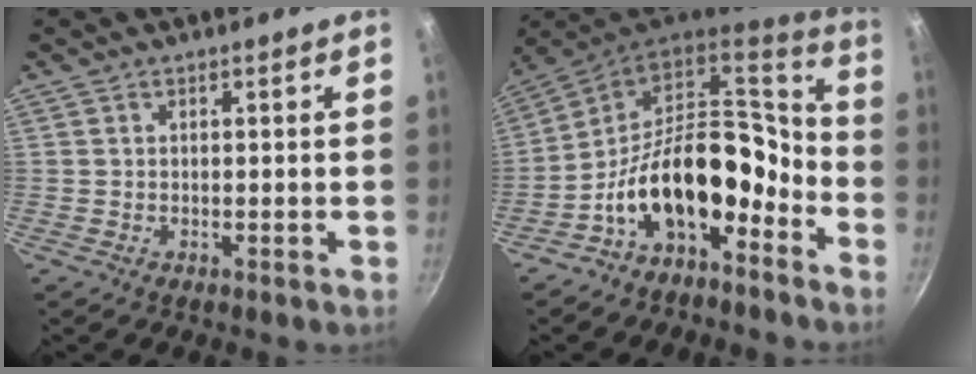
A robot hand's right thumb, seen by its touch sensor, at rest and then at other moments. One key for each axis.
{"total": 17.9, "fx": -7.1, "fy": 10.4, "fz": 12.6, "tx": -0.167, "ty": 0.085, "tz": -0.136}